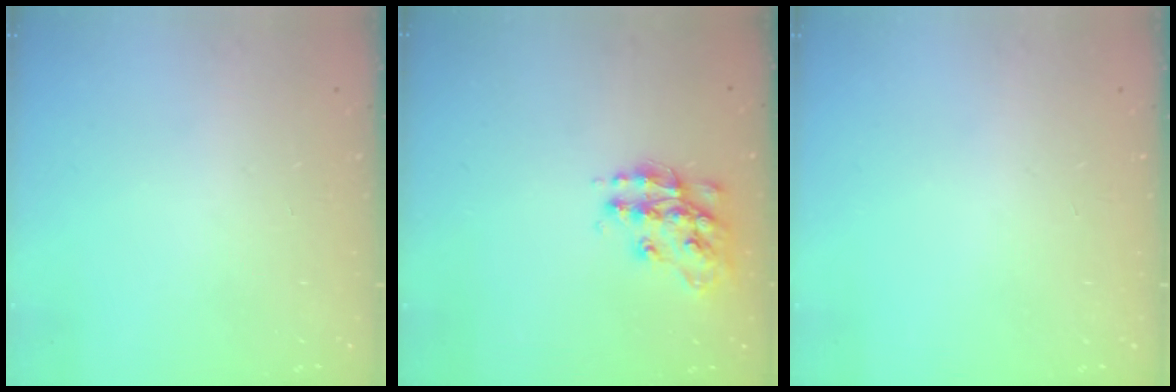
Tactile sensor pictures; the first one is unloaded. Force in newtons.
{"total": 14.2, "press": 14.2, "slide": 0.9}
{"total": 0.0}